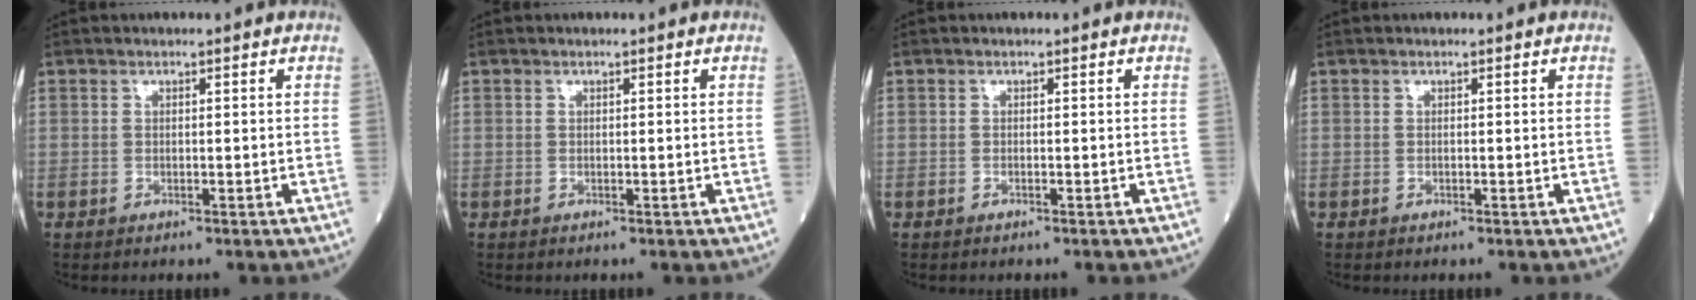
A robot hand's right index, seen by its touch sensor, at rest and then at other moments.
{"total": 0.0}
{"total": 0.0}
{"total": 0.0}